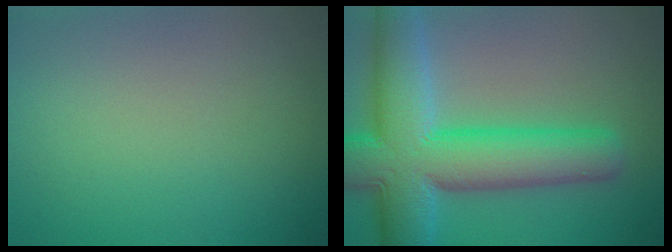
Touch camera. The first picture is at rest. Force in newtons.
{"total": 11.9, "press": 11.9, "slide": 0.3}